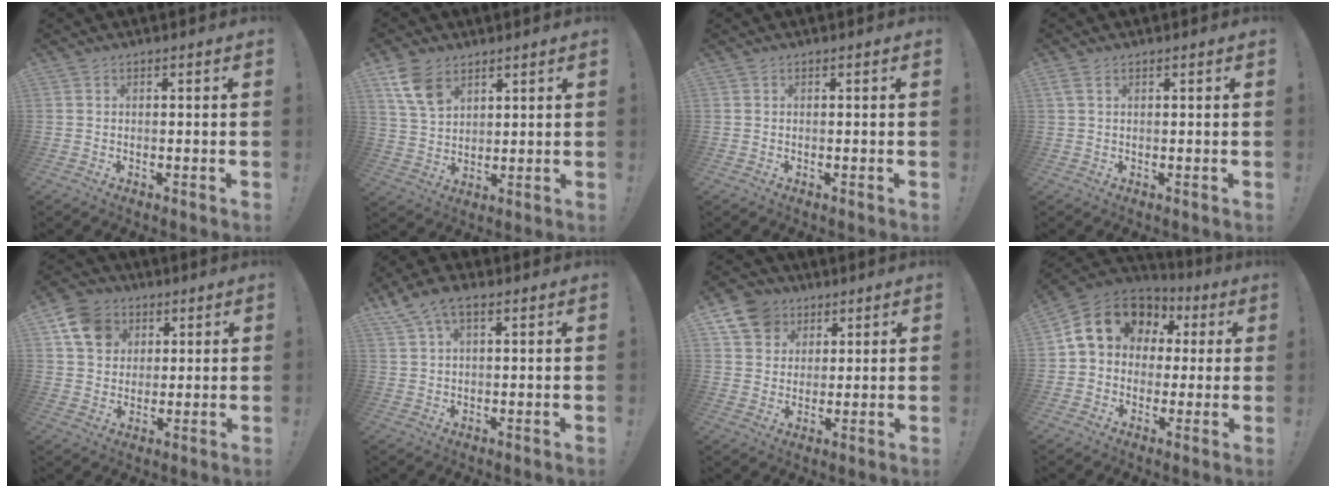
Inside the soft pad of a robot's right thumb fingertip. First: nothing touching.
{"total": 9.6, "force": [5.7, 5.7, 5.2], "torque": [-0.091, -0.022, 0.114]}
{"total": 0.0}
{"total": 1.8, "force": [0.9, 0.7, 1.5], "torque": [-0.037, 0.005, 0.018]}
{"total": 11.5, "force": [5.1, 9.2, 4.7], "torque": [-0.068, -0.019, 0.101]}
{"total": 6.3, "force": [3.5, 2.6, 4.5], "torque": [-0.088, -0.003, 0.069]}
{"total": 10.5, "force": [5.4, 8.5, 3.2], "torque": [-0.056, -0.027, 0.110]}
{"total": 15.9, "force": [5.8, 12.3, 8.1], "torque": [-0.122, -0.016, 0.119]}